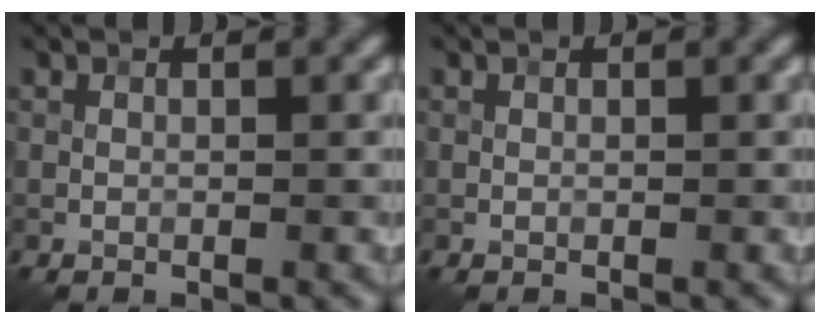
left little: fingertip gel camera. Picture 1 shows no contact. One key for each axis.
{"total": 0.0}